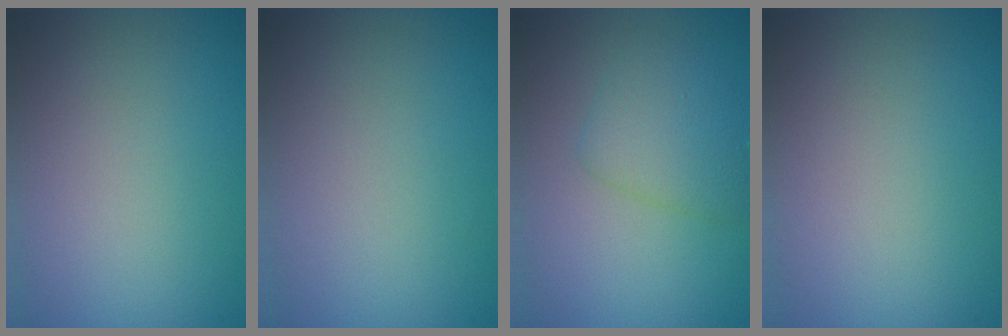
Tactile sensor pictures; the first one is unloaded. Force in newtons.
{"total": 0.0}
{"total": 2.6, "press": 2.6, "slide": 0.1}
{"total": 0.0}